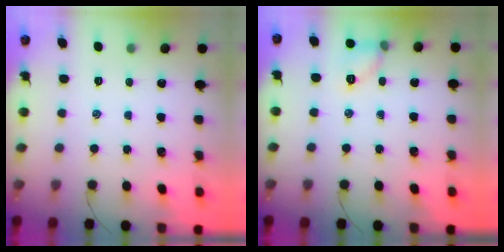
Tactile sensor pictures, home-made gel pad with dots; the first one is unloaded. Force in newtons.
{"total": 7.8, "press": 7.8, "slide": 0.5}